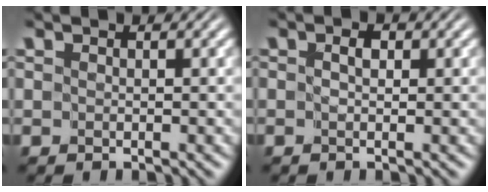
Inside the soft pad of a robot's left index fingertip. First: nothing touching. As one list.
[{"total": 0.7, "force": [0.1, 0.2, 0.7], "torque": [-0.011, 0.003, 0.000]}]